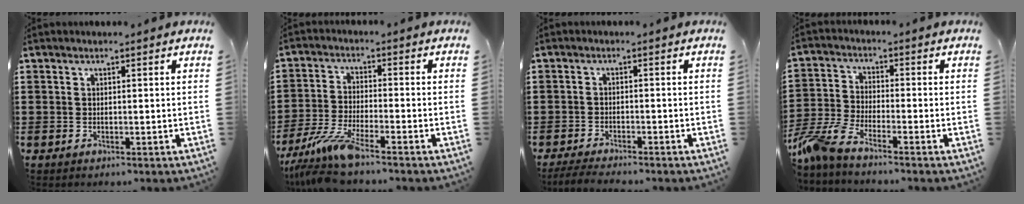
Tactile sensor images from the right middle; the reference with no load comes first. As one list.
[{"total": 7.2, "force": [-6.0, 0.2, 4.1], "torque": [-0.102, -0.020, -0.119]}, {"total": 2.5, "force": [-2.4, 0.1, 0.8], "torque": [-0.020, 0.000, -0.051]}, {"total": 6.0, "force": [-4.9, 0.7, 3.4], "torque": [-0.102, -0.019, -0.103]}]